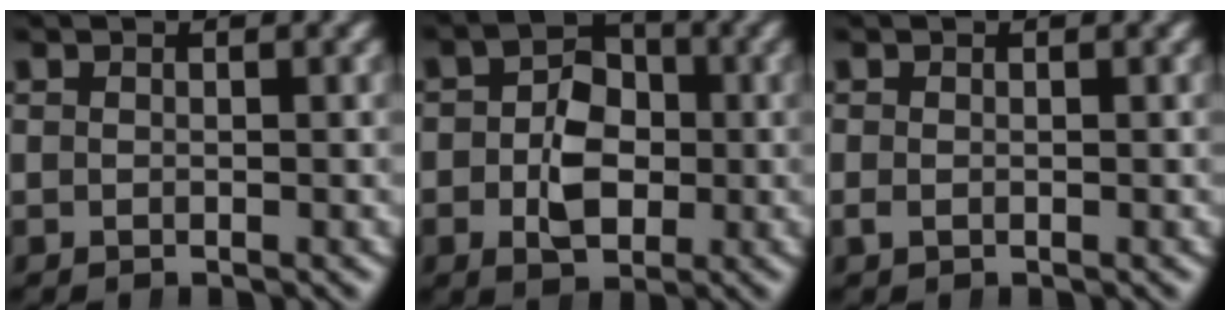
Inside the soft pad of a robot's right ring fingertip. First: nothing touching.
{"total": 4.6, "force": [-0.4, 3.3, 3.1], "torque": [-0.027, -0.002, -0.009]}
{"total": 0.5, "force": [0.0, -0.4, -0.3], "torque": [0.004, -0.001, 0.001]}